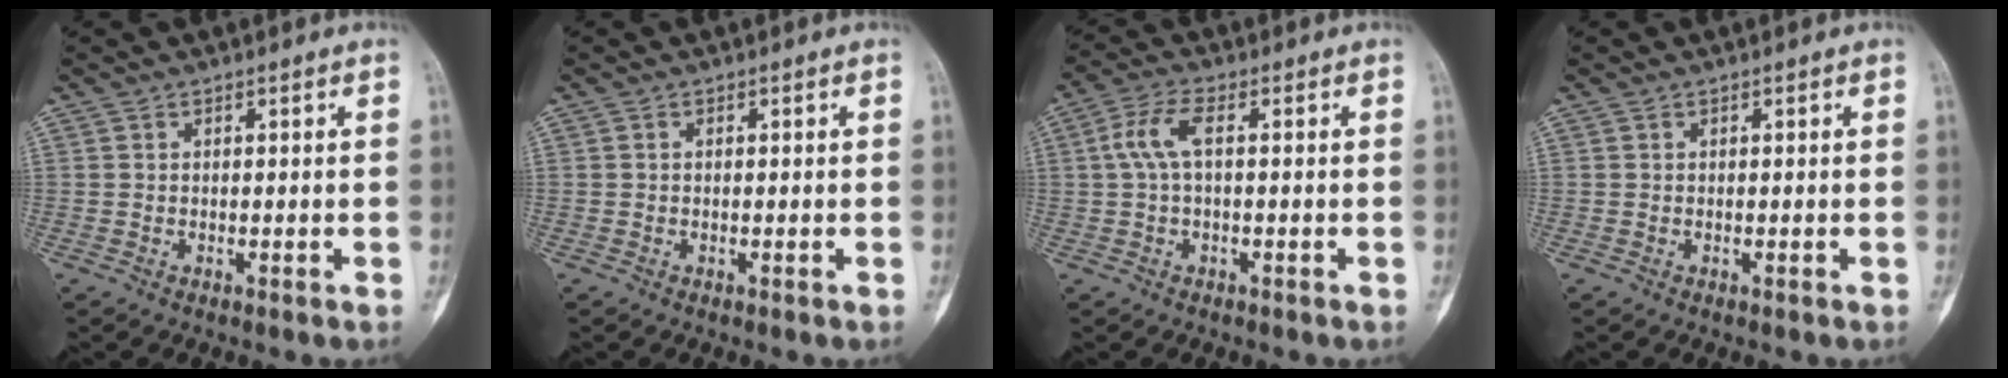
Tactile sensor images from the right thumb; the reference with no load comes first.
{"total": 0.0}
{"total": 5.7, "force": [0.7, 2.3, 5.1], "torque": [-0.122, 0.018, 0.009]}
{"total": 0.0}